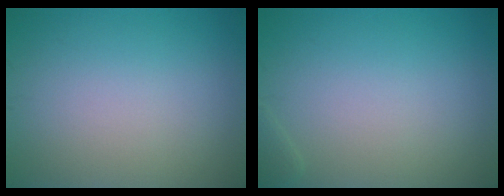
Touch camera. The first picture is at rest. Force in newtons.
{"total": 0.5, "press": 0.5, "slide": 0.1}